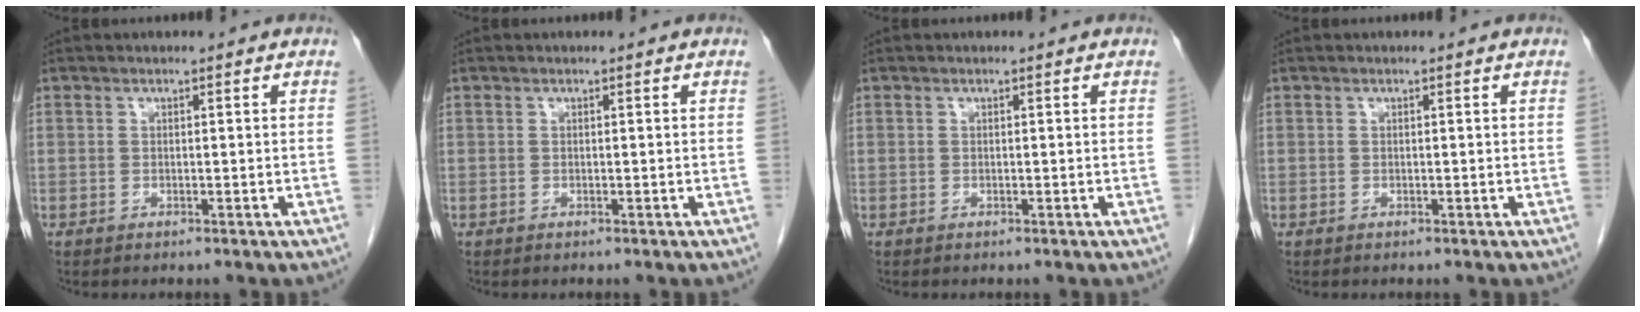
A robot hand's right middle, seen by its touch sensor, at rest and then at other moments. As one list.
[{"total": 0.0}, {"total": 0.0}, {"total": 0.0}]